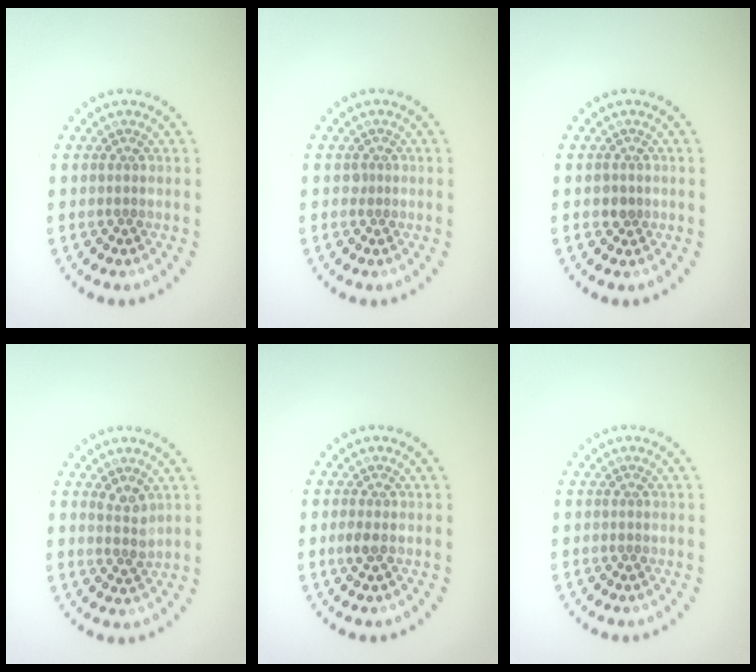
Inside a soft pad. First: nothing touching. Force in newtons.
{"total": 0.6, "press": 0.3, "slide": 0.5}
{"total": 1.3, "press": 1.1, "slide": 0.6}
{"total": 1.9, "press": 1.5, "slide": 1.1}
{"total": 1.1, "press": 1.1, "slide": 0.2}
{"total": 0.0}